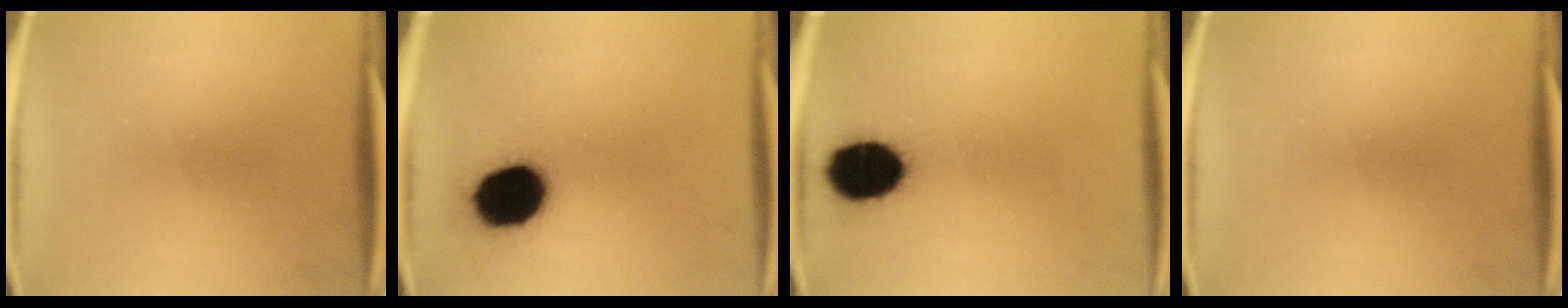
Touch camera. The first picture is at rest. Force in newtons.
{"total": 16.6}
{"total": 13.9}
{"total": 0.0}